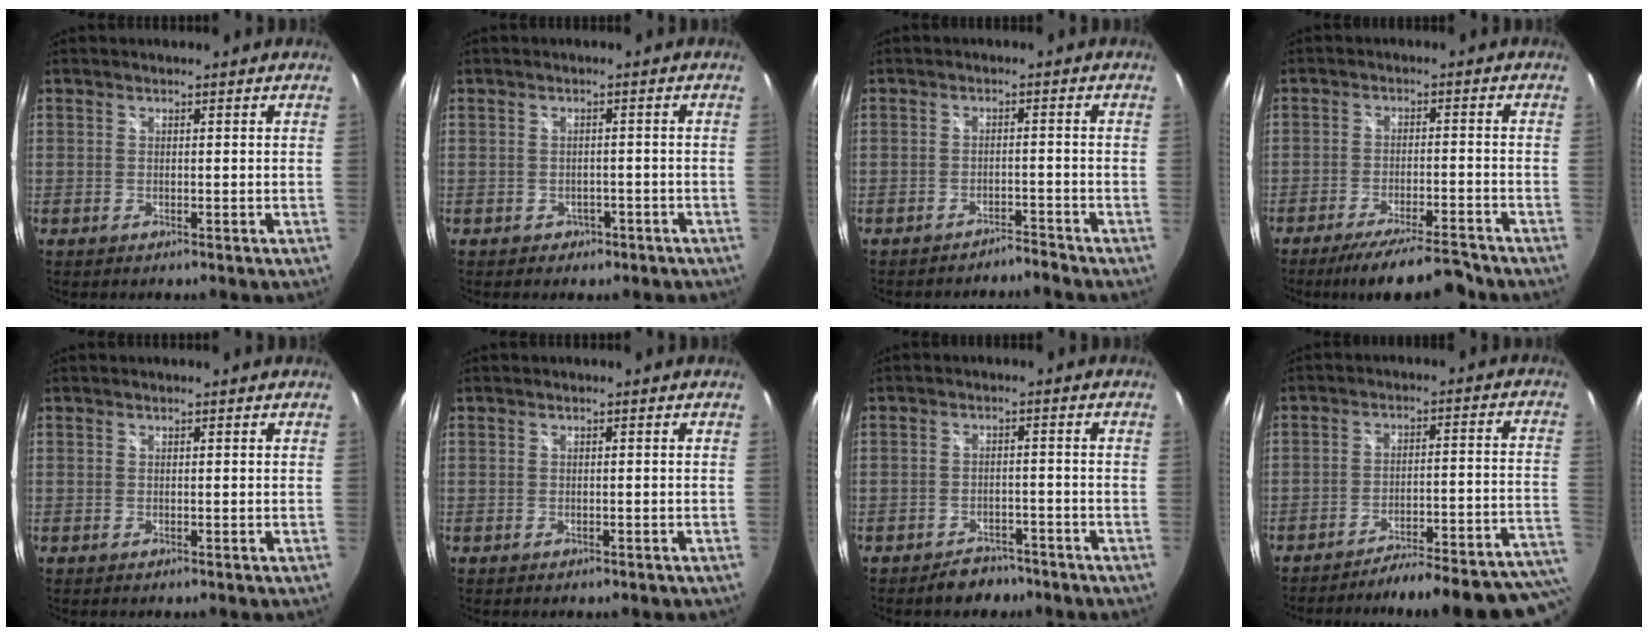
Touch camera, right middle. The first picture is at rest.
{"total": 3.2, "force": [-1.7, 2.5, 1.0], "torque": [-0.024, 0.002, -0.012]}
{"total": 2.3, "force": [-2.3, -0.1, 0.0], "torque": [-0.006, 0.000, -0.037]}
{"total": 10.9, "force": [-9.7, 0.6, 4.9], "torque": [-0.095, -0.008, -0.151]}
{"total": 0.0}
{"total": 1.0, "force": [-0.7, 0.5, 0.4], "torque": [-0.008, -0.001, -0.008]}
{"total": 5.6, "force": [-4.6, 2.9, 1.5], "torque": [-0.034, 0.011, -0.058]}
{"total": 24.3, "force": [-22.5, 0.3, 9.3], "torque": [-0.074, -0.022, -0.299]}